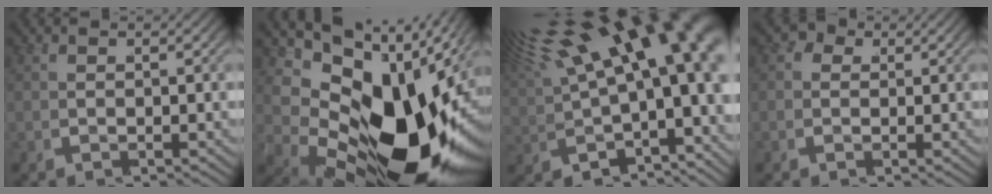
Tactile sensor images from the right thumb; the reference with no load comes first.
{"total": 20.9, "force": [-1.1, 12.9, 16.4], "torque": [-0.271, -0.040, -0.002]}
{"total": 10.8, "force": [2.6, 5.9, 8.6], "torque": [-0.141, -0.006, 0.051]}
{"total": 1.4, "force": [0.2, 1.4, 0.0], "torque": [-0.009, -0.002, -0.004]}